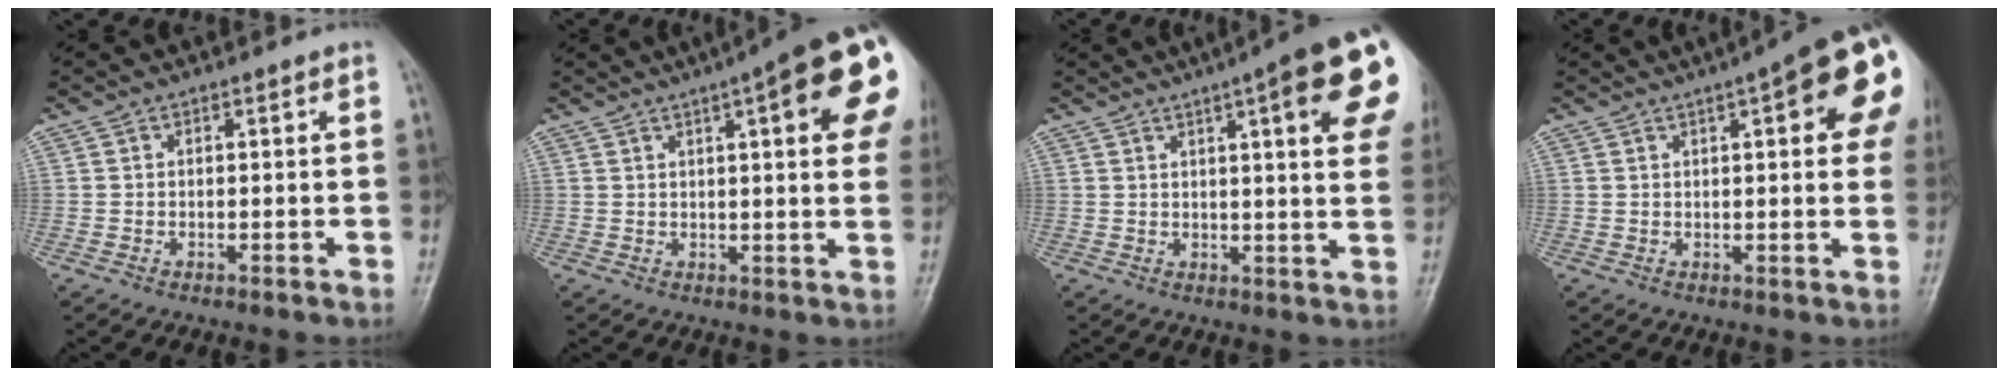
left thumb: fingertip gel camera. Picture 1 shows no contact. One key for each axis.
{"total": 18.1, "fx": 6.7, "fy": 4.0, "fz": 16.3, "tx": -0.204, "ty": -0.001, "tz": 0.077}
{"total": 17.3, "fx": 7.2, "fy": 3.1, "fz": 15.4, "tx": -0.185, "ty": -0.014, "tz": 0.082}
{"total": 15.8, "fx": 5.7, "fy": 4.3, "fz": 14.1, "tx": -0.169, "ty": 0.003, "tz": 0.063}